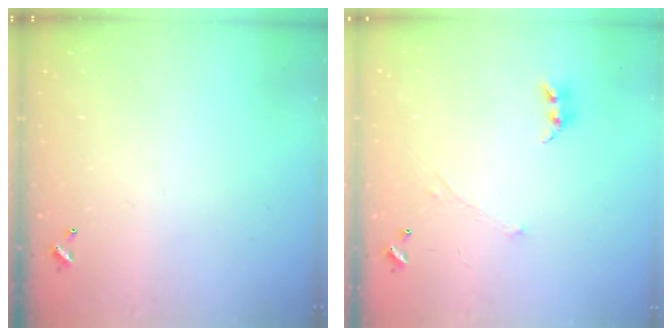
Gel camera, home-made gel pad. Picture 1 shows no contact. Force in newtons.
{"total": 0.7, "press": 0.0, "slide": 0.7}